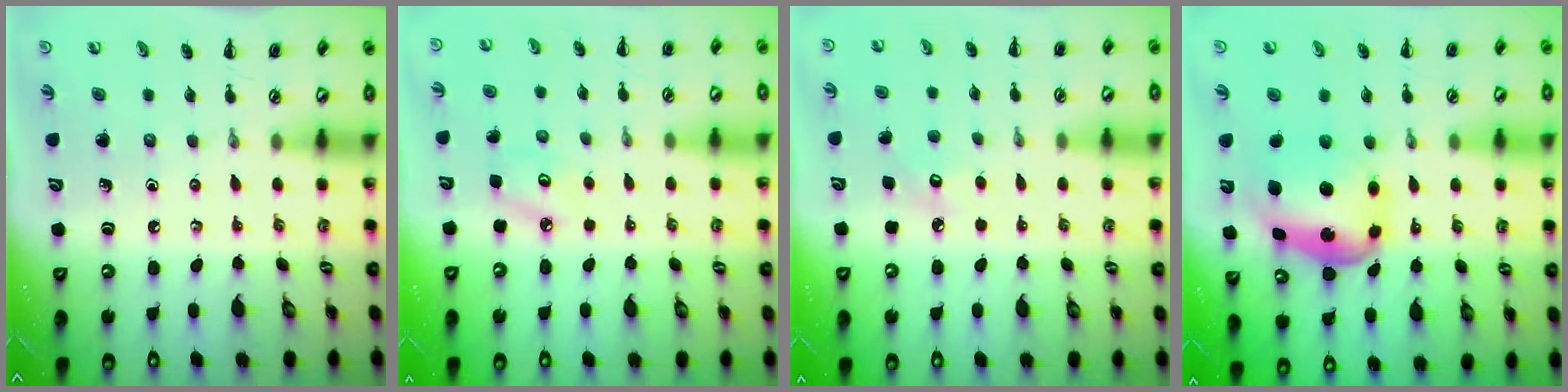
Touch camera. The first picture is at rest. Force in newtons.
{"total": 4.1, "press": 3.9, "slide": 1.1}
{"total": 6.4, "press": 6.2, "slide": 1.8}
{"total": 7.0, "press": 6.8, "slide": 1.5}